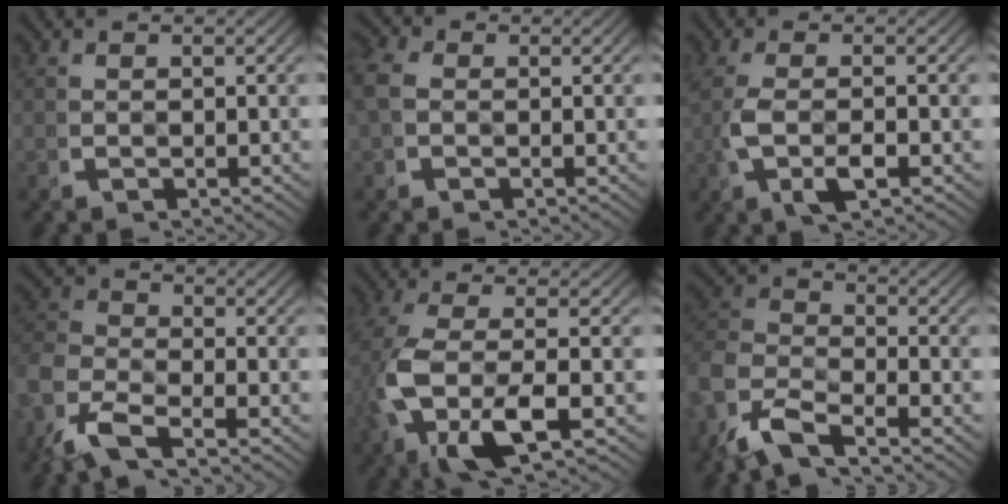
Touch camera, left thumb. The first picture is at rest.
{"total": 2.5, "force": [0.2, 2.1, 1.4], "torque": [-0.041, -0.003, 0.002]}
{"total": 3.8, "force": [-0.2, 1.3, 3.6], "torque": [-0.092, -0.006, 0.004]}
{"total": 5.6, "force": [-2.1, 3.5, 3.9], "torque": [-0.096, -0.015, -0.043]}
{"total": 8.7, "force": [-1.2, 4.0, 7.6], "torque": [-0.206, -0.029, 0.002]}
{"total": 6.4, "force": [-1.8, 4.5, 4.1], "torque": [-0.092, -0.015, -0.041]}